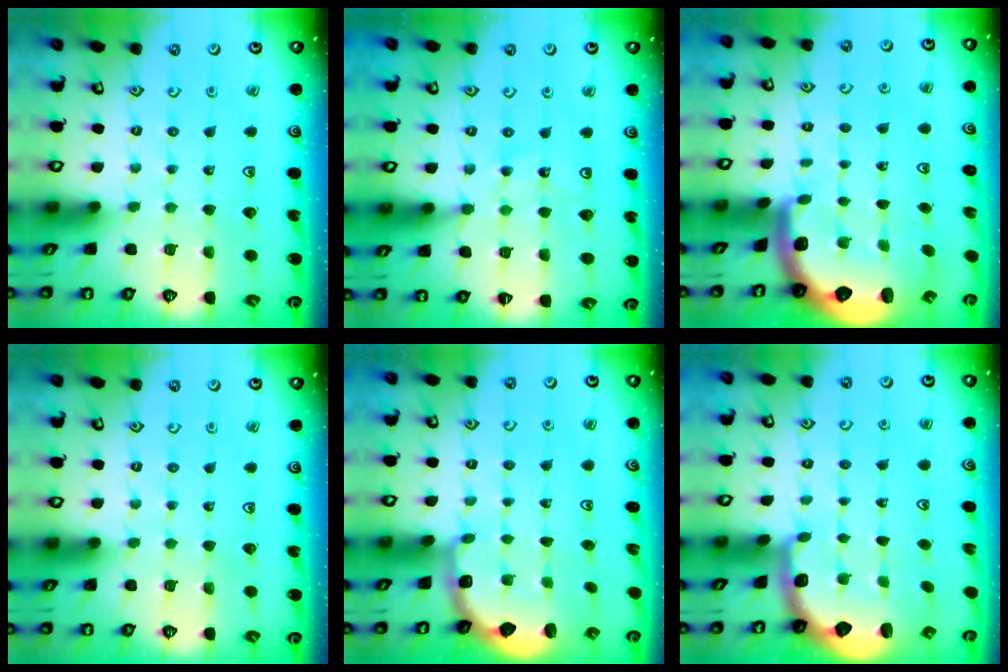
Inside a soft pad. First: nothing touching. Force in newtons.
{"total": 12.0, "press": 11.5, "slide": 3.4}
{"total": 2.9, "press": 2.6, "slide": 1.4}
{"total": 0.0}
{"total": 2.6, "press": 2.1, "slide": 1.5}
{"total": 2.8, "press": 1.7, "slide": 2.2}